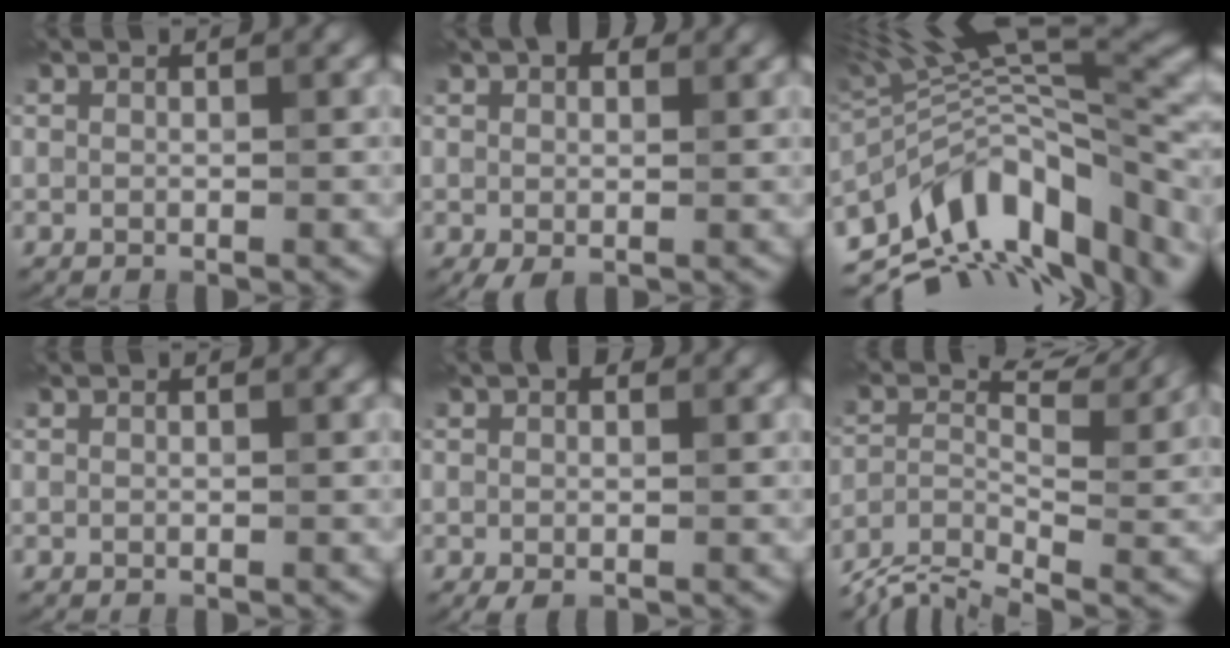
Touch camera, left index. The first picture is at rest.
{"total": 3.3, "force": [0.5, 2.0, 2.5], "torque": [-0.047, 0.009, 0.006]}
{"total": 14.0, "force": [-4.1, 6.1, 11.9], "torque": [-0.184, 0.017, -0.068]}
{"total": 0.0}
{"total": 2.0, "force": [-0.2, 1.2, 1.6], "torque": [-0.025, 0.003, -0.006]}
{"total": 6.0, "force": [-3.2, 2.3, 4.4], "torque": [-0.081, -0.004, -0.077]}